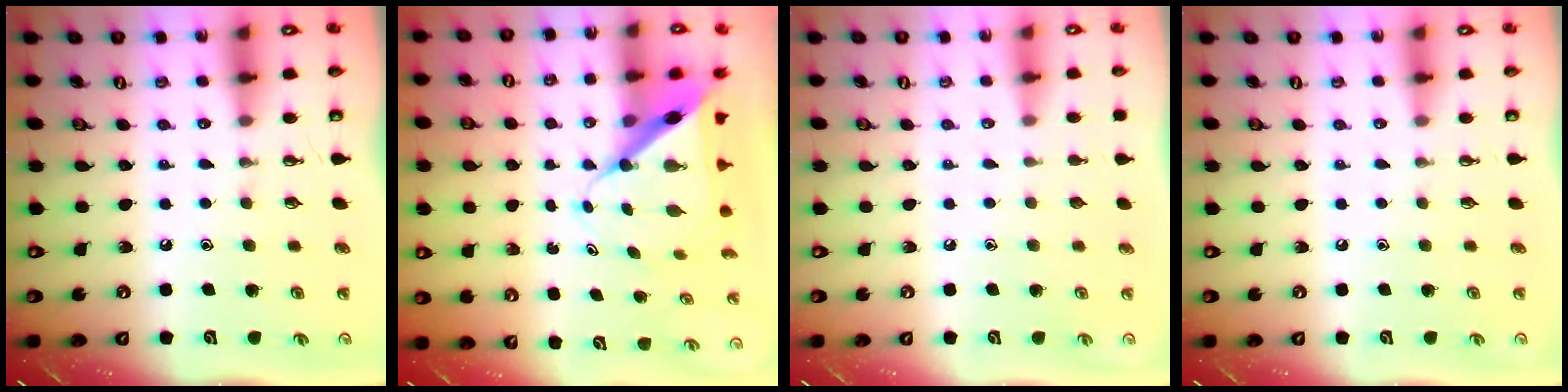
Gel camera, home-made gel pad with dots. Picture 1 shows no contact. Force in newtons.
{"total": 9.1, "press": 9.1, "slide": 0.5}
{"total": 0.0}
{"total": 0.0}